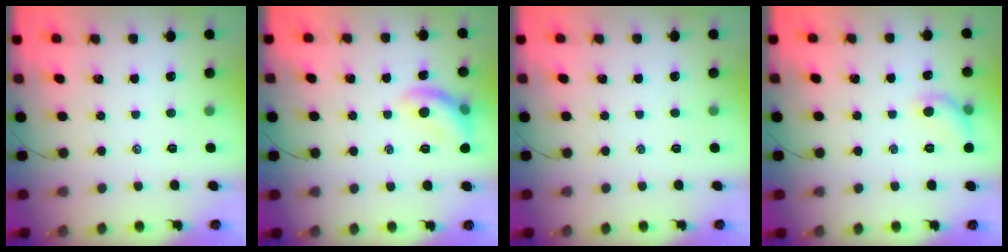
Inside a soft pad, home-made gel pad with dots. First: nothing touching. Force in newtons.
{"total": 10.3, "press": 10.3, "slide": 0.2}
{"total": 0.0}
{"total": 6.7, "press": 6.6, "slide": 1.2}